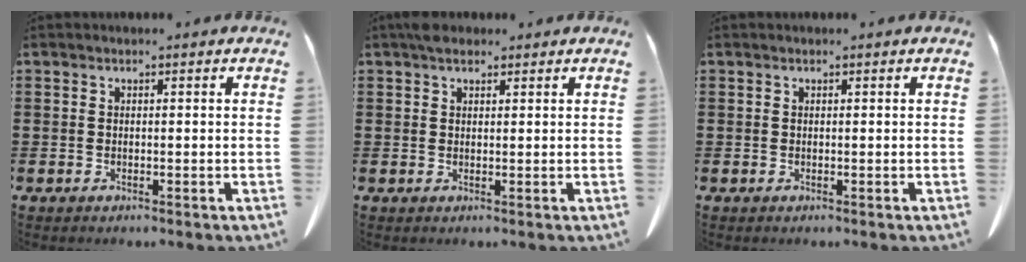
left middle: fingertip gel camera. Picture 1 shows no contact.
{"total": 2.3, "force": [1.8, 1.0, 0.9], "torque": [-0.015, 0.001, 0.033]}
{"total": 0.0}